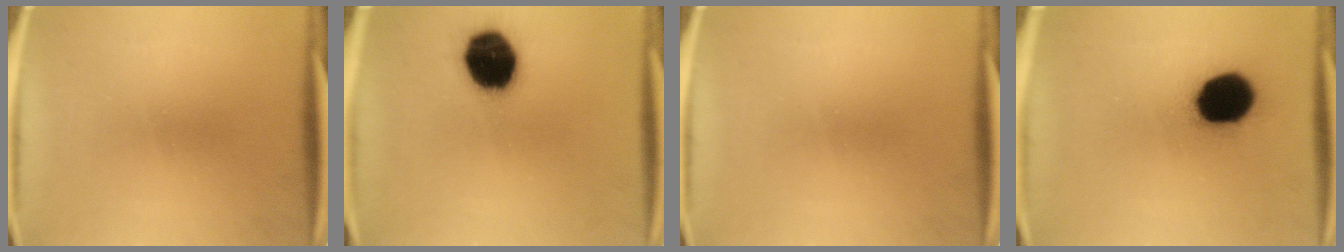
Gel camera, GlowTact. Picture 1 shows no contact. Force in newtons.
{"total": 16.8}
{"total": 0.0}
{"total": 18.0}